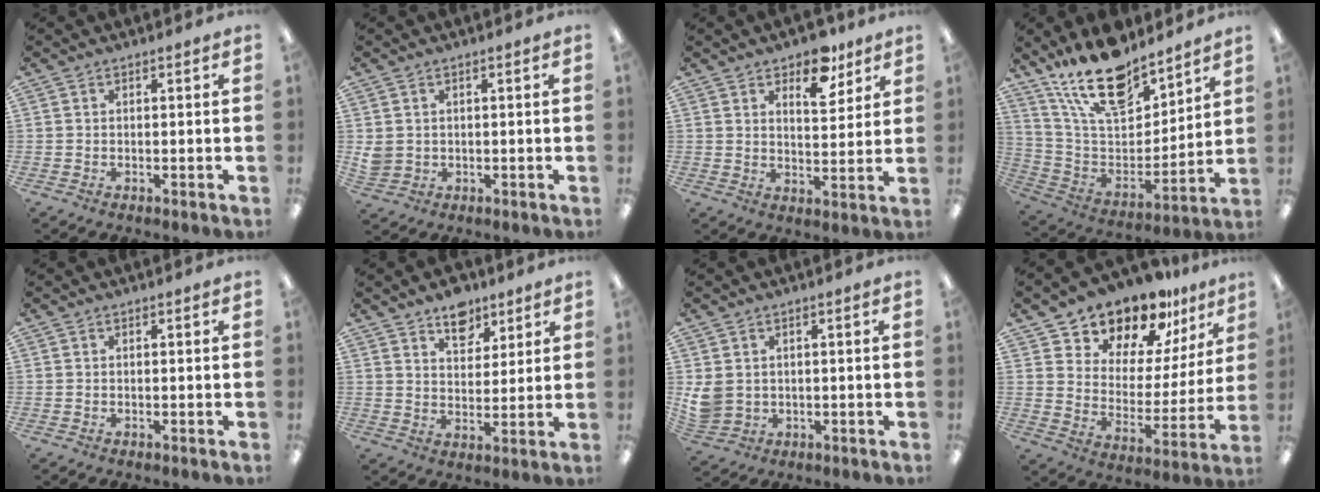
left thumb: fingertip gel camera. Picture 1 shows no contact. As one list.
[{"total": 2.7, "force": [0.9, 2.4, 0.8], "torque": [-0.019, 0.004, 0.018]}, {"total": 8.8, "force": [6.3, 4.2, 4.4], "torque": [-0.039, -0.035, 0.105]}, {"total": 19.8, "force": [15.3, 8.2, 9.5], "torque": [-0.181, -0.093, 0.271]}, {"total": 0.0}, {"total": 8.4, "force": [6.2, 4.9, 2.7], "torque": [-0.029, -0.034, 0.110]}, {"total": 4.9, "force": [1.5, 4.1, 2.2], "torque": [-0.061, -0.001, 0.031]}, {"total": 14.8, "force": [13.5, 5.7, 2.1], "torque": [-0.046, -0.123, 0.244]}]